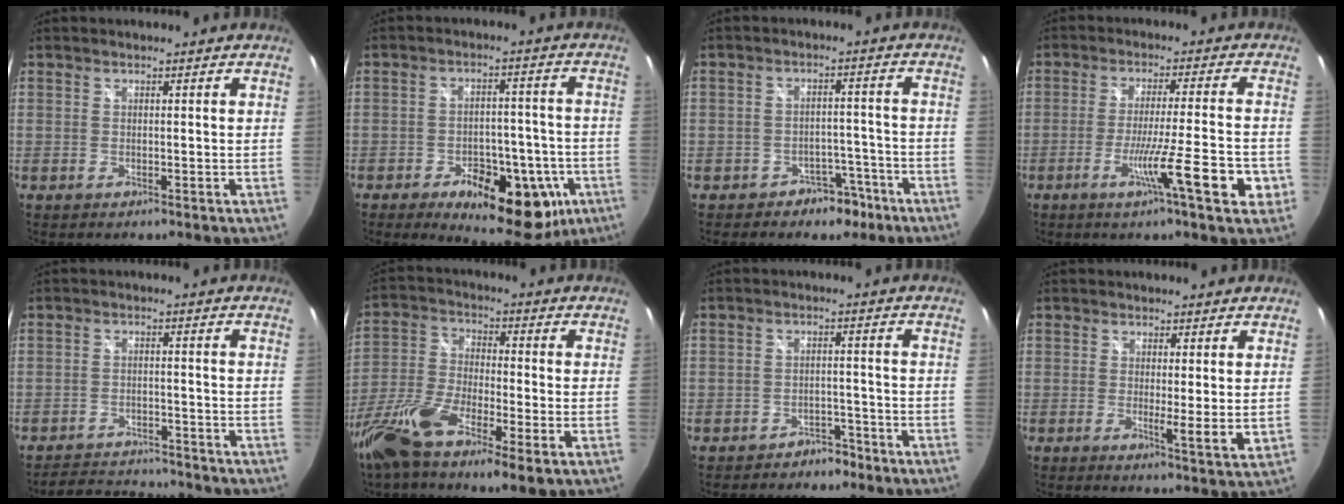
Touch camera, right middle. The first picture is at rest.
{"total": 17.4, "force": [-8.4, 9.5, 11.9], "torque": [-0.183, -0.001, -0.098]}
{"total": 5.3, "force": [-3.6, 3.7, 0.9], "torque": [-0.014, 0.033, -0.039]}
{"total": 11.6, "force": [-4.8, -0.2, 10.5], "torque": [-0.171, -0.022, -0.075]}
{"total": 8.4, "force": [-8.0, 1.9, 1.8], "torque": [-0.053, 0.011, -0.116]}
{"total": 13.9, "force": [-7.8, 3.5, 11.0], "torque": [-0.239, -0.031, -0.159]}
{"total": 3.7, "force": [-2.9, 2.4, 0.0], "torque": [0.002, 0.029, -0.032]}
{"total": 4.3, "force": [1.8, 0.2, 3.9], "torque": [-0.057, -0.009, 0.027]}